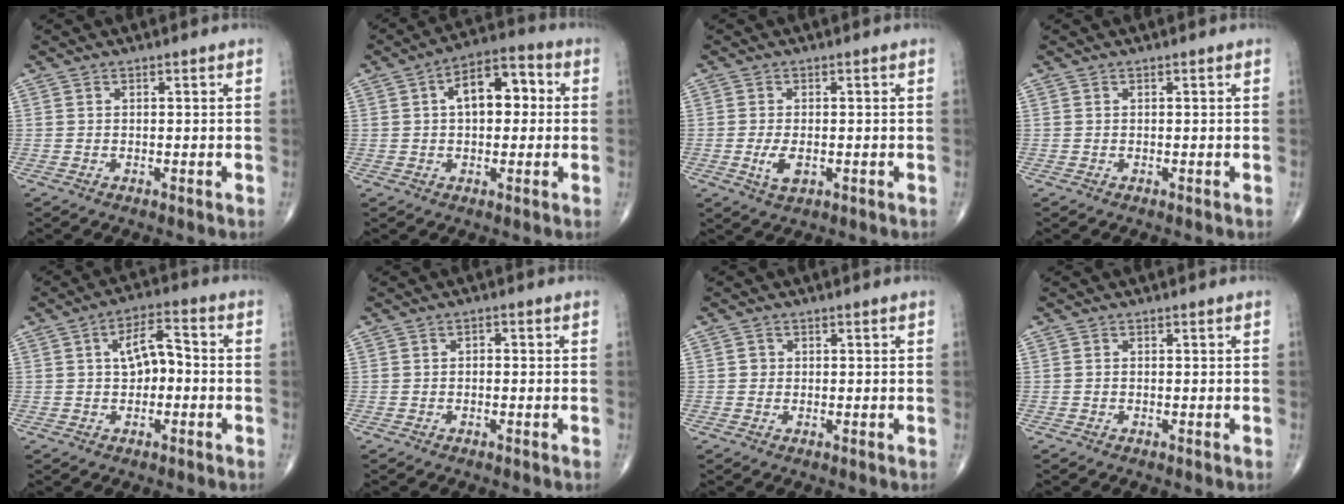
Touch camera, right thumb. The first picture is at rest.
{"total": 10.3, "force": [1.6, 5.8, 8.4], "torque": [-0.107, 0.026, 0.015]}
{"total": 3.7, "force": [-0.8, 1.9, 3.1], "torque": [-0.059, -0.006, -0.012]}
{"total": 0.0}
{"total": 6.9, "force": [0.2, 3.7, 5.8], "torque": [-0.085, 0.028, -0.008]}
{"total": 1.0, "force": [-0.1, 0.7, 0.7], "torque": [-0.004, 0.004, -0.007]}
{"total": 1.1, "force": [0.1, 1.1, 0.2], "torque": [0.002, 0.002, 0.000]}
{"total": 0.0}